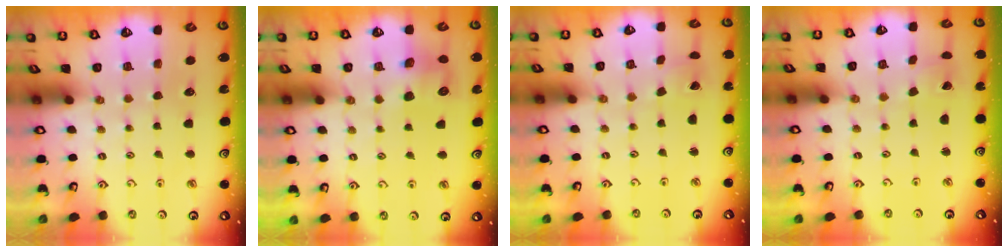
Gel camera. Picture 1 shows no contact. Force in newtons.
{"total": 8.3, "press": 8.3, "slide": 0.3}
{"total": 1.5, "press": 1.5, "slide": 0.0}
{"total": 1.5, "press": 1.5, "slide": 0.0}